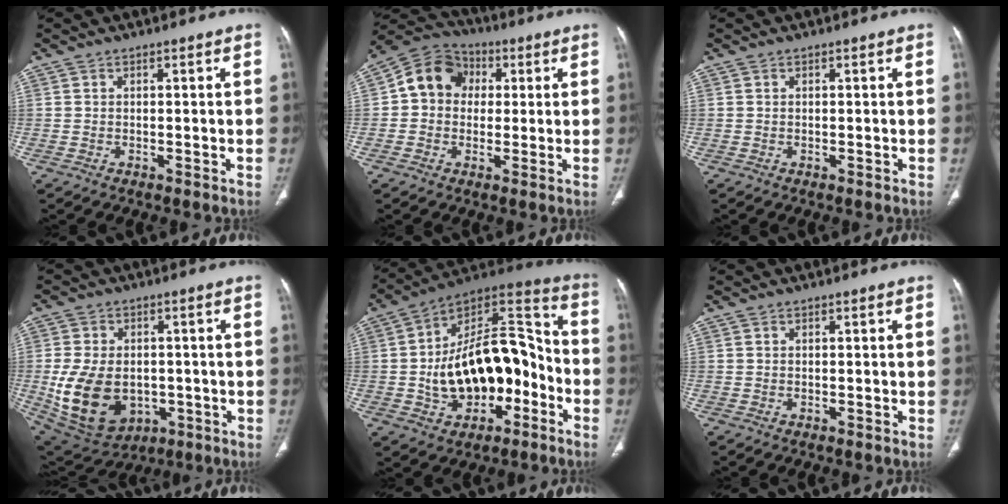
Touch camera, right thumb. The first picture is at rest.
{"total": 10.3, "force": [1.5, 8.9, 5.0], "torque": [-0.065, 0.021, 0.010]}
{"total": 0.0}
{"total": 16.5, "force": [-2.7, 11.9, 11.2], "torque": [-0.199, 0.000, -0.014]}
{"total": 23.4, "force": [-4.8, 13.8, 18.3], "torque": [-0.258, 0.056, -0.070]}
{"total": 0.0}